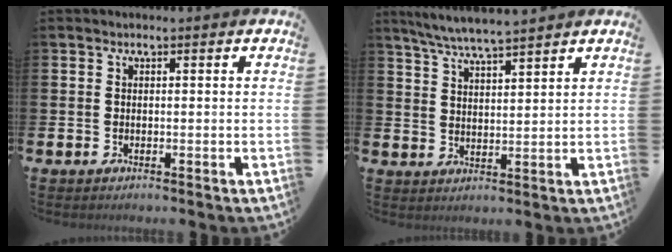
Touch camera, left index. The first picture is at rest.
{"total": 5.5, "force": [5.3, -0.1, 1.6], "torque": [-0.045, -0.024, 0.094]}